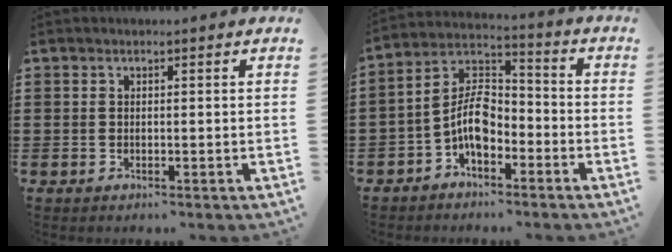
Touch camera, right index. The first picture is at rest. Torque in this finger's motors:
{"motor_torque": [2.14, 0.00, 1.06, 0.13]}